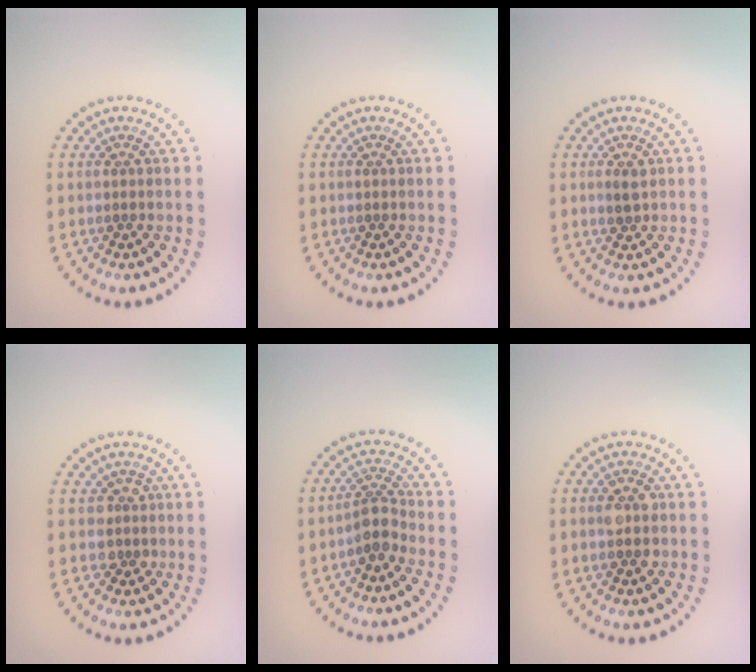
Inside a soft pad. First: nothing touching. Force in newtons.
{"total": 0.0}
{"total": 1.3, "press": 1.2, "slide": 0.3}
{"total": 1.8, "press": 1.5, "slide": 1.0}
{"total": 2.5, "press": 1.9, "slide": 1.6}
{"total": 2.4, "press": 2.3, "slide": 0.3}